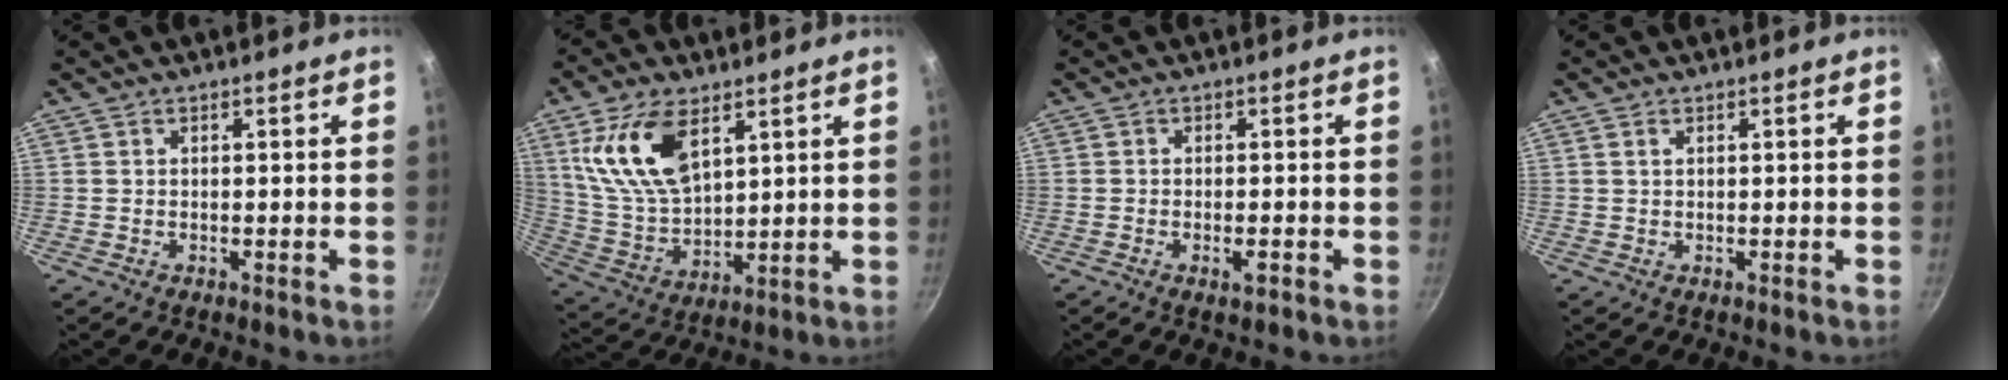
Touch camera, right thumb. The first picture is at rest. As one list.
[{"total": 15.3, "force": [6.7, 8.0, 11.2], "torque": [-0.201, -0.026, 0.143]}, {"total": 2.0, "force": [-0.9, 0.7, 1.6], "torque": [-0.029, 0.004, -0.017]}, {"total": 0.8, "force": [0.5, 0.3, 0.6], "torque": [-0.011, 0.002, 0.008]}]